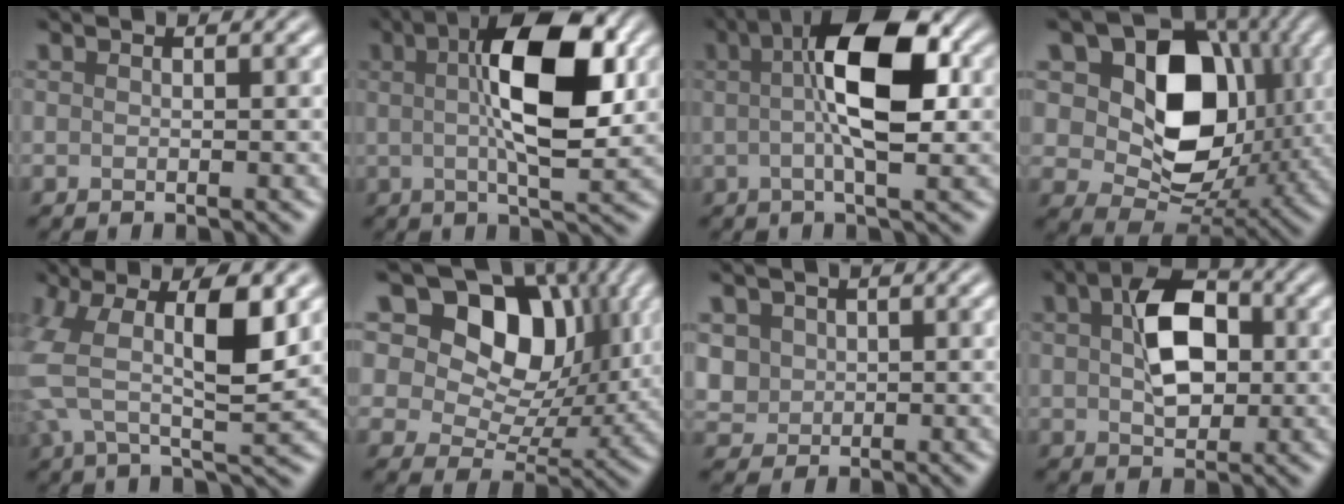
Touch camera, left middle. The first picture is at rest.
{"total": 8.7, "force": [1.9, 2.3, 8.2], "torque": [-0.129, 0.018, 0.035]}
{"total": 7.1, "force": [1.3, 1.7, 6.8], "torque": [-0.116, 0.018, 0.023]}
{"total": 11.4, "force": [2.6, 8.5, 7.2], "torque": [-0.122, -0.008, 0.054]}
{"total": 9.0, "force": [2.2, 3.5, 8.0], "torque": [-0.186, 0.011, 0.043]}
{"total": 11.8, "force": [6.0, 7.5, 6.9], "torque": [-0.111, 0.017, 0.096]}
{"total": 2.6, "force": [1.1, 2.4, 0.3], "torque": [-0.047, 0.011, 0.041]}
{"total": 5.4, "force": [1.1, 3.3, 4.1], "torque": [-0.082, 0.015, 0.024]}